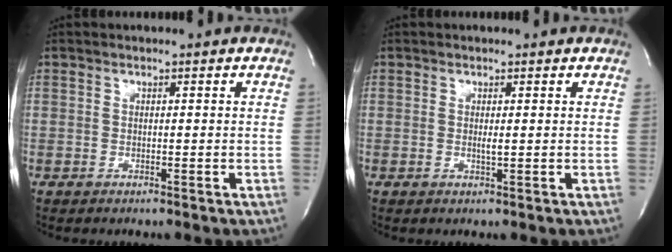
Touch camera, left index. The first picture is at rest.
{"total": 0.9, "force": [-0.1, 0.1, 0.8], "torque": [-0.023, -0.006, -0.003]}